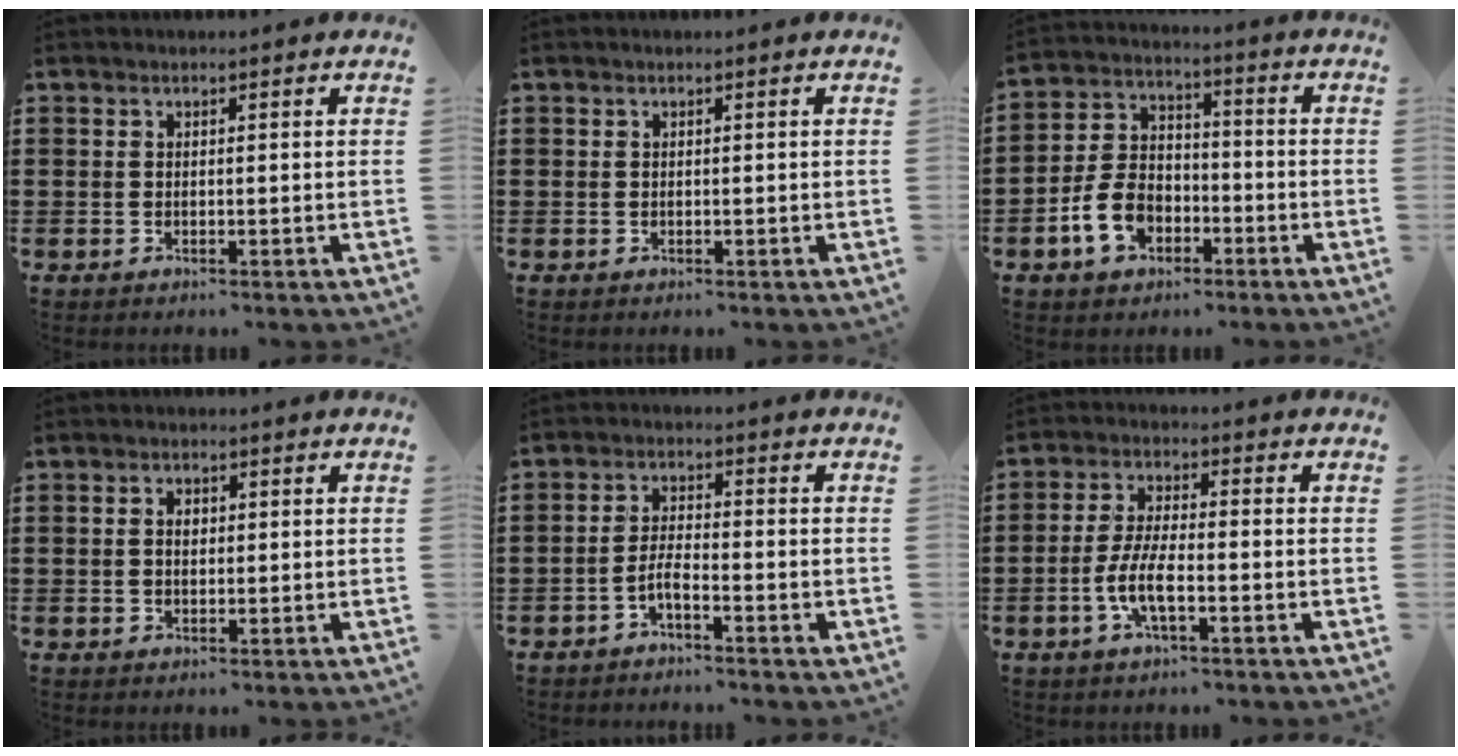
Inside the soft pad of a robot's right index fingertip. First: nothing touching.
{"total": 0.0}
{"total": 8.0, "force": [-3.4, 5.7, 4.5], "torque": [-0.120, 0.012, -0.069]}
{"total": 1.7, "force": [0.2, 1.1, 1.3], "torque": [-0.028, 0.007, 0.002]}
{"total": 3.1, "force": [-1.9, 0.7, 2.3], "torque": [-0.057, 0.001, -0.040]}
{"total": 6.0, "force": [-2.2, 1.7, 5.3], "torque": [-0.132, -0.013, -0.050]}